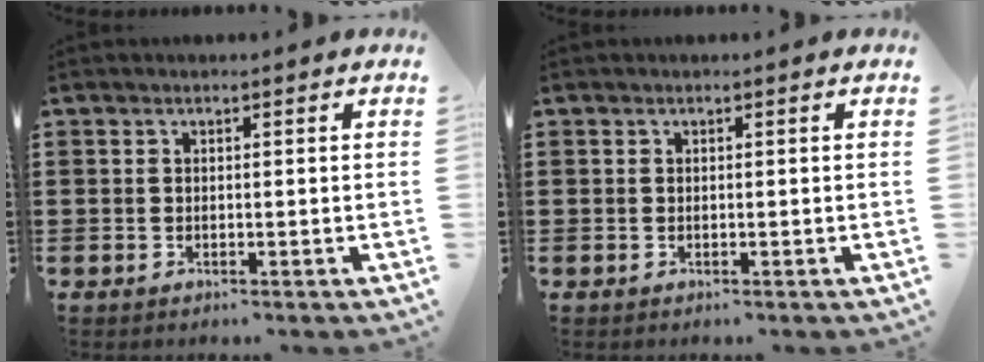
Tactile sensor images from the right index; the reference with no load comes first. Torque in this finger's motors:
{"motor_torque": [-0.05, 0.66, 0.00, 0.00]}